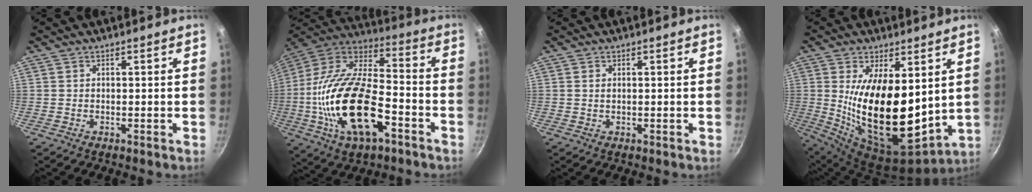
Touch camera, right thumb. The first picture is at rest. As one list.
[{"total": 25.9, "force": [-7.2, 12.8, 21.3], "torque": [-0.403, 0.033, -0.139]}, {"total": 0.7, "force": [0.2, 0.4, 0.6], "torque": [-0.011, 0.000, 0.004]}, {"total": 21.1, "force": [3.6, 10.0, 18.2], "torque": [-0.301, -0.058, 0.079]}]